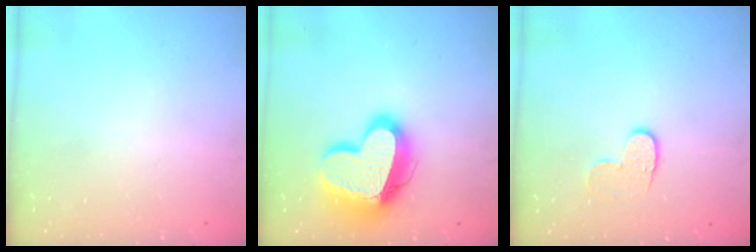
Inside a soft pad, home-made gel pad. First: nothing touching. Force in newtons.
{"total": 19.4, "press": 19.3, "slide": 1.7}
{"total": 6.3, "press": 6.3, "slide": 0.7}